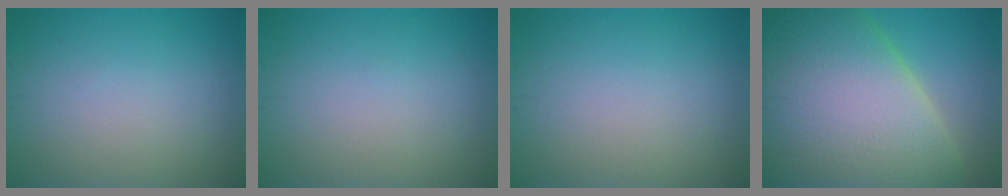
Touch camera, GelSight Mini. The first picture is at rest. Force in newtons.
{"total": 0.0}
{"total": 0.0}
{"total": 18.1, "press": 18.0, "slide": 1.1}